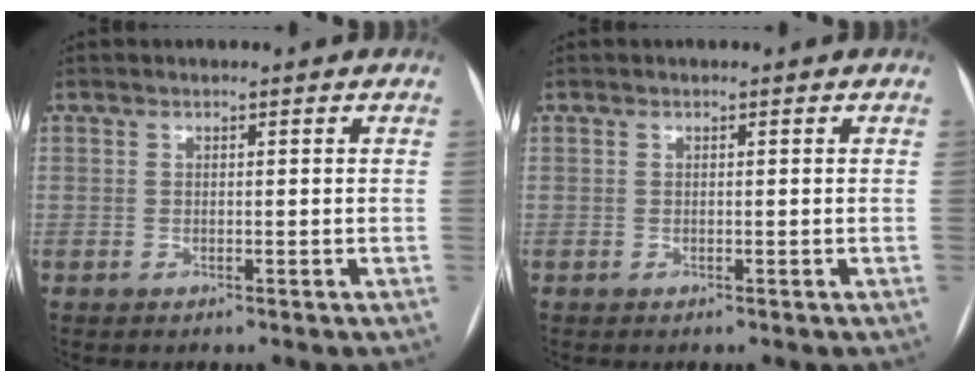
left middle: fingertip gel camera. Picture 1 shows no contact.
{"total": 0.0}